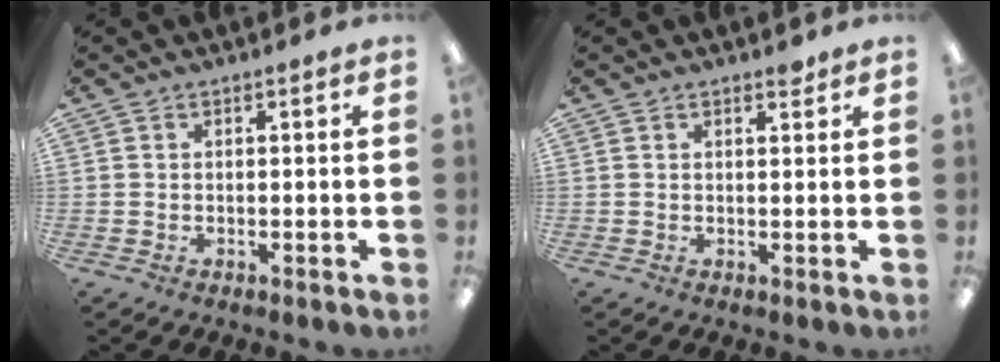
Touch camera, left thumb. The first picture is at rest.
{"total": 1.7, "force": [1.4, 0.6, 0.8], "torque": [0.007, -0.010, 0.020]}